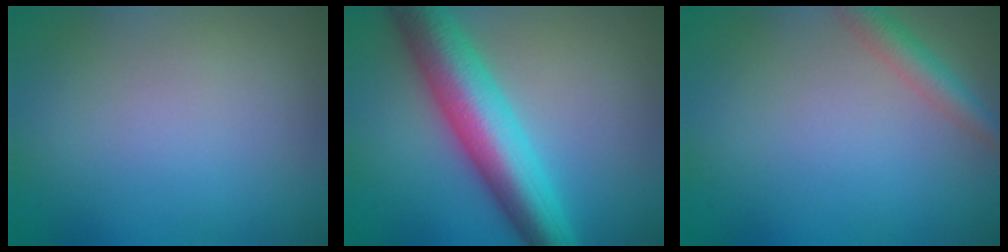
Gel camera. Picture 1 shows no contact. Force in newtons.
{"total": 9.4, "press": 9.4, "slide": 0.0}
{"total": 2.7, "press": 2.7, "slide": 0.1}